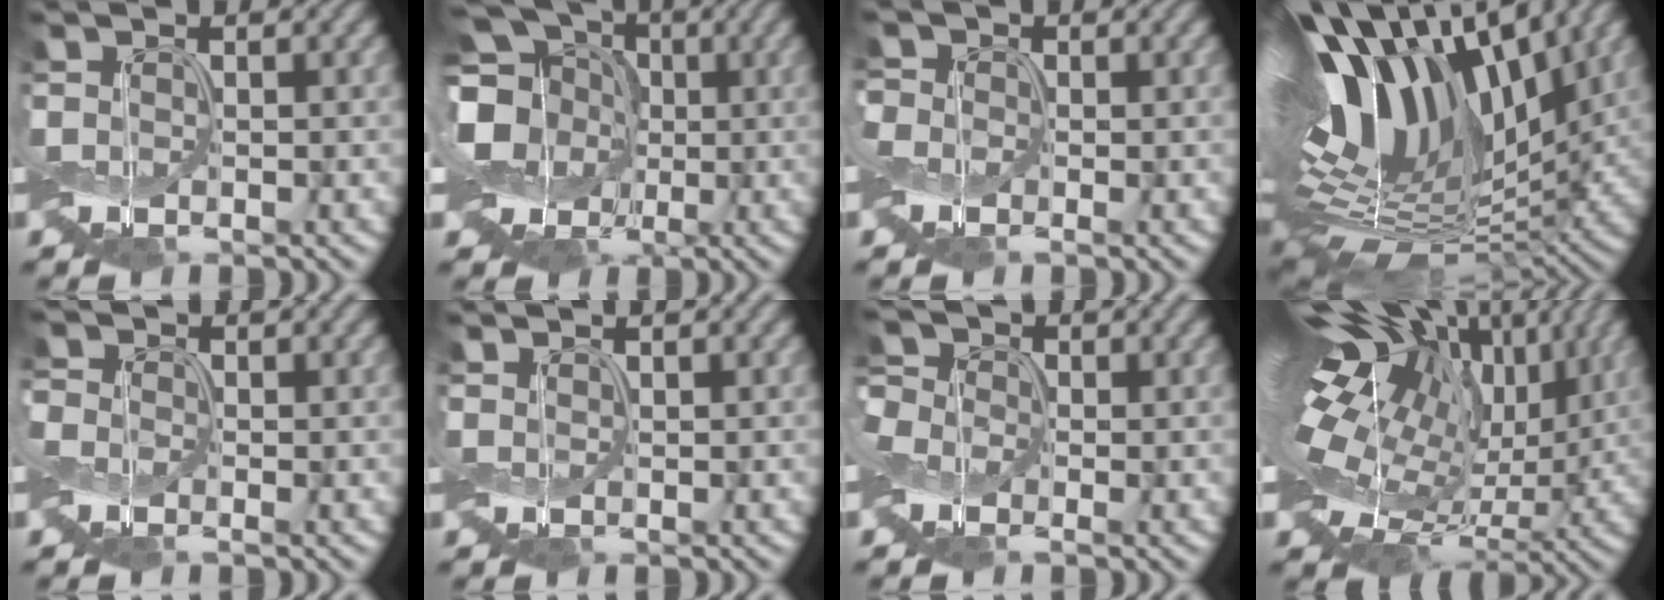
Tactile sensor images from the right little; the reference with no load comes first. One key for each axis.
{"total": 10.7, "fx": 0.6, "fy": 8.9, "fz": 5.8, "tx": -0.130, "ty": 0.024, "tz": -0.031}
{"total": 2.3, "fx": 0.9, "fy": 1.9, "fz": 0.9, "tx": -0.048, "ty": 0.013, "tz": 0.001}
{"total": 14.7, "fx": 3.8, "fy": 7.9, "fz": 11.8, "tx": -0.224, "ty": 0.029, "tz": 0.065}
{"total": 1.0, "fx": -0.1, "fy": 0.9, "fz": 0.3, "tx": -0.019, "ty": 0.009, "tz": -0.009}
{"total": 0.5, "fx": 0.3, "fy": -0.3, "fz": -0.2, "tx": 0.003, "ty": 0.001, "tz": 0.008}
{"total": 2.6, "fx": -0.7, "fy": 2.3, "fz": 1.0, "tx": -0.035, "ty": 0.019, "tz": -0.024}
{"total": 16.8, "fx": 3.3, "fy": 10.2, "fz": 13.0, "tx": -0.229, "ty": 0.003, "tz": 0.062}